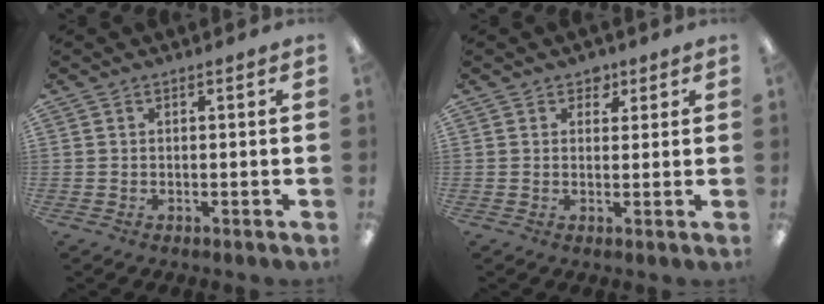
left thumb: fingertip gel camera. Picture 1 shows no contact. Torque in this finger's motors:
{"motor_torque": [0.46, 0.18, 0.04, -0.11, 0.00]}